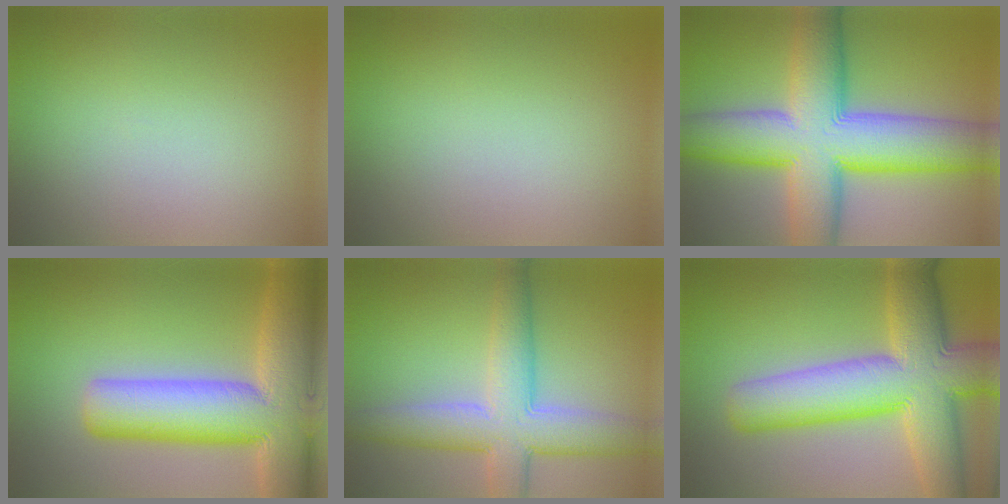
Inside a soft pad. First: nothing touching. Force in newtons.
{"total": 0.0}
{"total": 14.0, "press": 14.0, "slide": 0.5}
{"total": 13.2, "press": 13.2, "slide": 0.9}
{"total": 7.5, "press": 7.5, "slide": 0.2}
{"total": 12.4, "press": 12.4, "slide": 0.6}